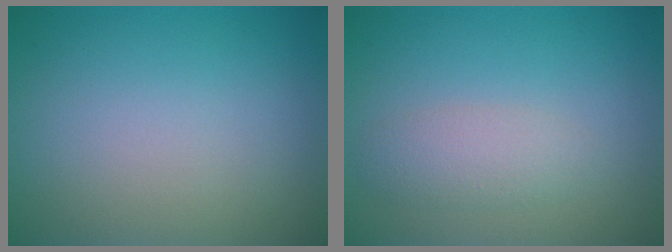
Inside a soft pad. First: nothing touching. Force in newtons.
{"total": 2.1, "press": 2.1, "slide": 0.1}